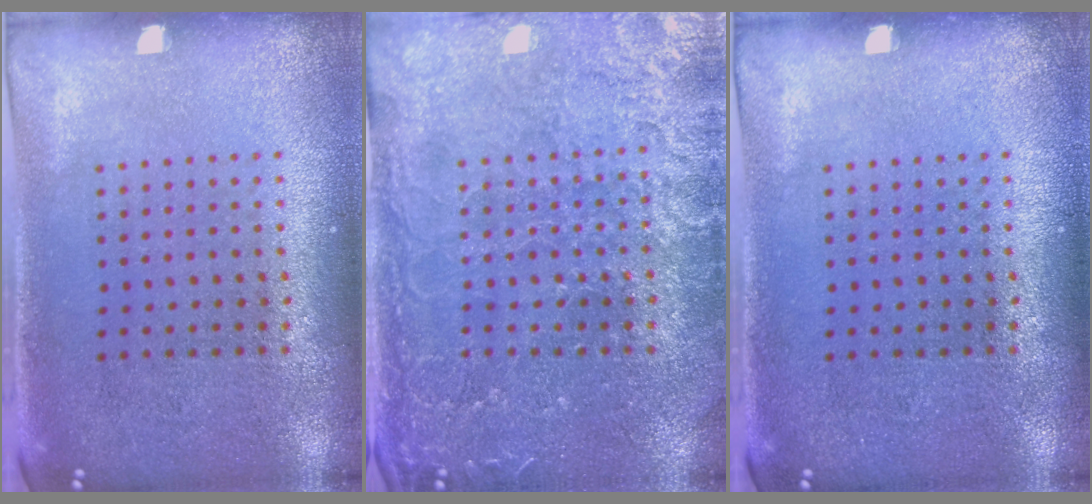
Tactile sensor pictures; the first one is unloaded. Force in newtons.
{"total": 3.7, "press": 3.7, "slide": 0.5}
{"total": 0.0}